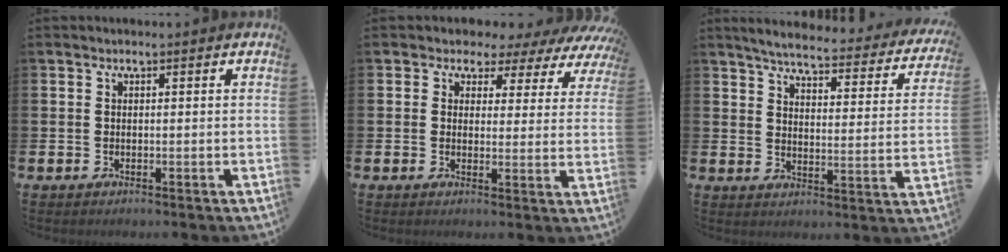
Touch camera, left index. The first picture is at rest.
{"total": 2.6, "force": [1.7, 2.0, 0.2], "torque": [-0.016, -0.021, 0.018]}
{"total": 5.0, "force": [4.6, 0.6, 1.8], "torque": [-0.049, -0.039, 0.072]}